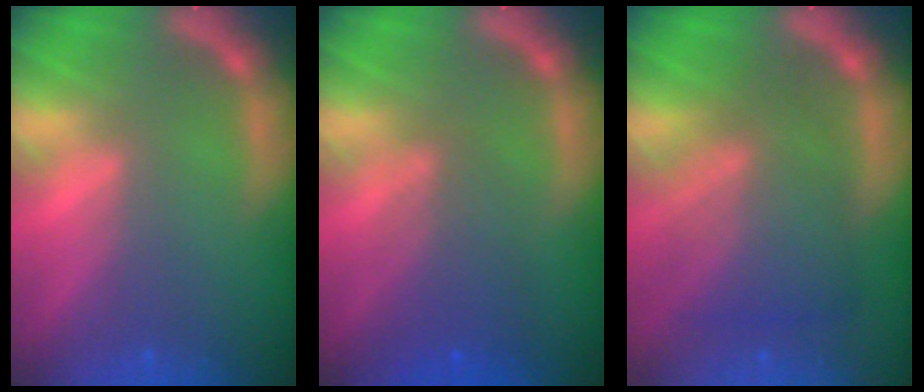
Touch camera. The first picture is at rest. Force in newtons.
{"total": 4.0}
{"total": 7.6}